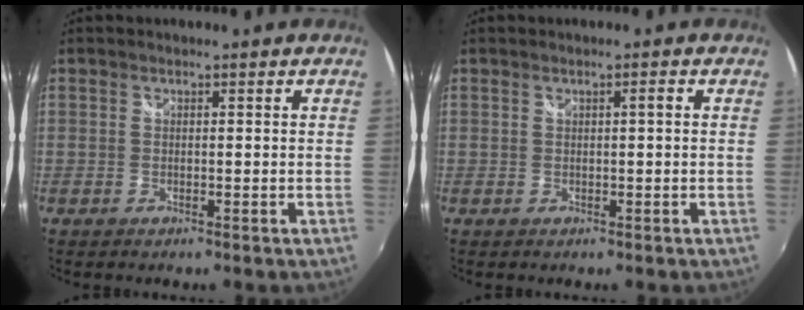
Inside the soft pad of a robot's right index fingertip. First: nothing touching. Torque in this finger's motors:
{"motor_torque": [0.41, 0.10, 0.15, 0.03]}